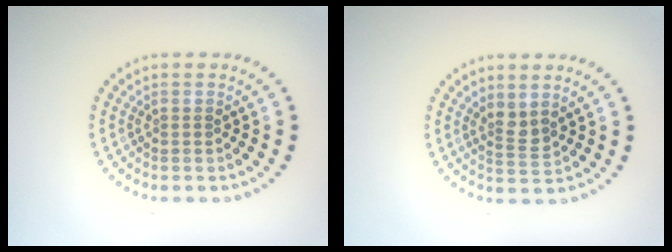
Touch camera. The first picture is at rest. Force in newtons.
{"total": 1.8, "press": 1.4, "slide": 1.1}